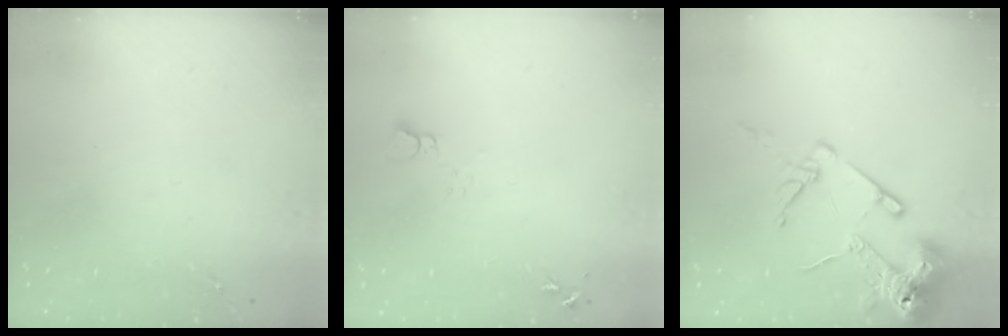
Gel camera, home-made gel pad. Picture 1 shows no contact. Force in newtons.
{"total": 3.7, "press": 3.7, "slide": 0.4}
{"total": 14.1, "press": 13.9, "slide": 2.0}